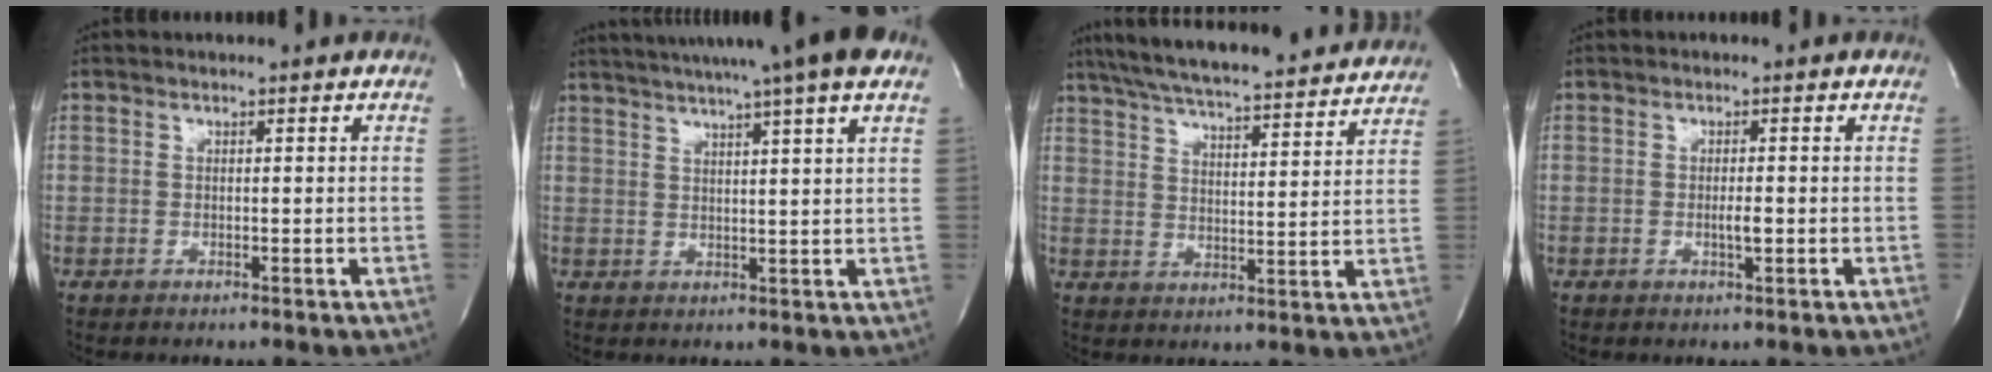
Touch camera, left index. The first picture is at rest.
{"total": 15.5, "force": [12.2, -0.9, 9.5], "torque": [-0.160, 0.014, 0.157]}
{"total": 24.4, "force": [22.0, 2.8, 10.3], "torque": [-0.175, 0.005, 0.295]}
{"total": 1.5, "force": [-0.4, 0.2, 1.4], "torque": [-0.028, -0.002, -0.008]}